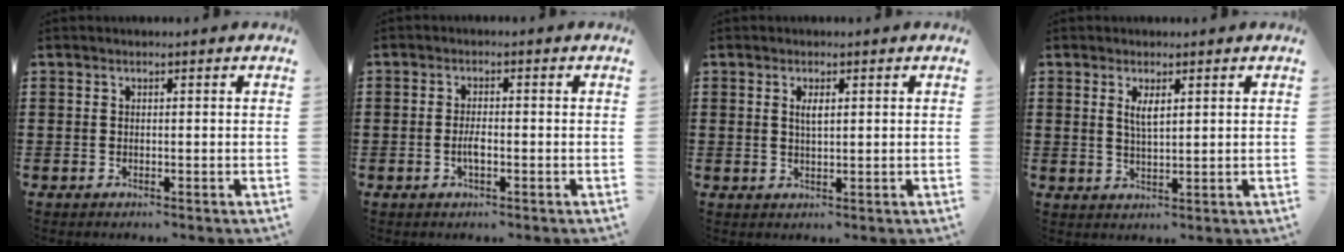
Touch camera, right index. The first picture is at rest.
{"total": 2.6, "force": [-0.8, 0.9, 2.4], "torque": [-0.052, -0.001, -0.016]}
{"total": 2.0, "force": [0.5, 0.6, 1.8], "torque": [-0.036, 0.004, 0.008]}
{"total": 2.8, "force": [1.1, 0.8, 2.5], "torque": [-0.051, 0.004, 0.018]}